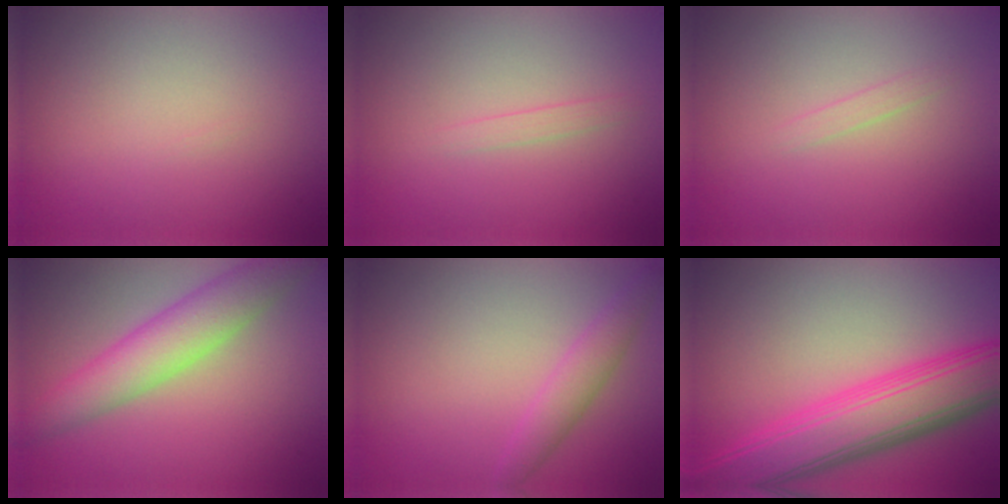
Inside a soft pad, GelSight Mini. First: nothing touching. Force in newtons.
{"total": 0.8, "press": 0.8, "slide": 0.1}
{"total": 0.8, "press": 0.8, "slide": 0.0}
{"total": 5.4, "press": 5.4, "slide": 0.2}
{"total": 2.3, "press": 2.3, "slide": 0.1}
{"total": 8.6, "press": 8.6, "slide": 0.1}